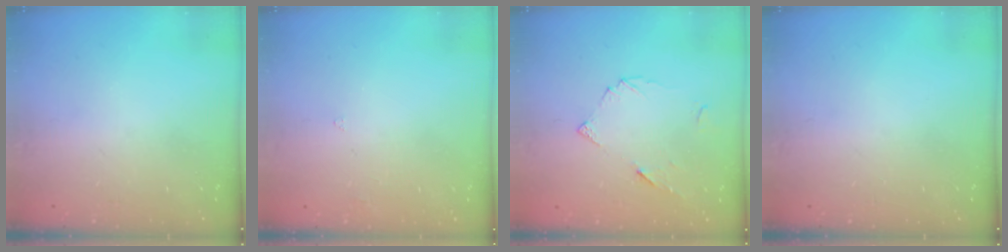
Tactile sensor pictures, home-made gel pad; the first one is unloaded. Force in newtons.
{"total": 2.3, "press": 2.3, "slide": 0.5}
{"total": 5.5, "press": 5.5, "slide": 0.8}
{"total": 0.0}